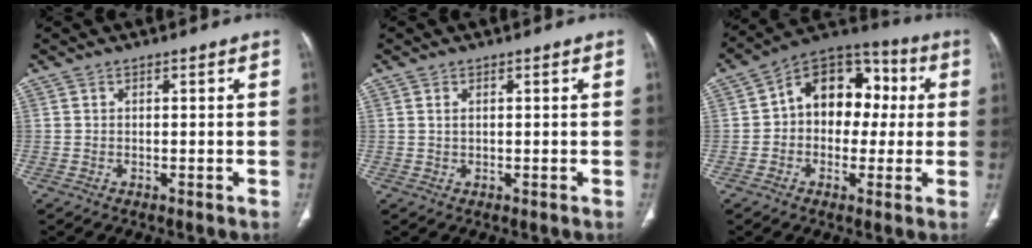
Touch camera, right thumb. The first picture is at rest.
{"total": 1.0, "force": [0.4, 0.5, 0.8], "torque": [-0.019, 0.002, 0.010]}
{"total": 14.8, "force": [1.5, 10.9, 9.9], "torque": [-0.096, 0.039, 0.008]}